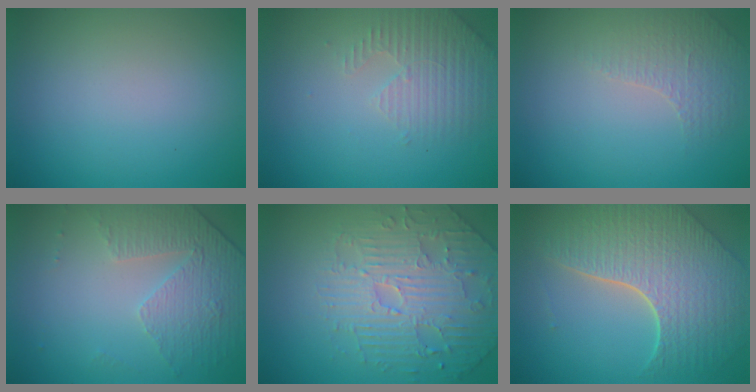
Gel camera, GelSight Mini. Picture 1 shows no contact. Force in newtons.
{"total": 3.1, "press": 3.1, "slide": 0.7}
{"total": 1.3, "press": 0.9, "slide": 0.9}
{"total": 4.7, "press": 3.1, "slide": 3.6}
{"total": 4.5, "press": 4.5, "slide": 0.4}
{"total": 8.2, "press": 5.9, "slide": 5.7}